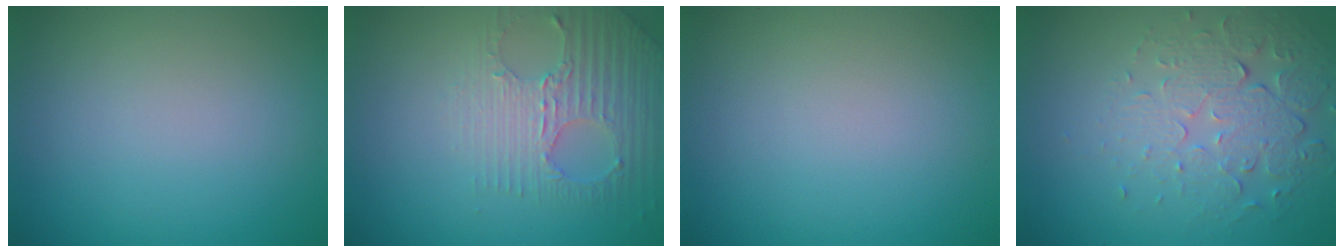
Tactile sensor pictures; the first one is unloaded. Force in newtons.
{"total": 3.2, "press": 3.1, "slide": 0.7}
{"total": 0.0}
{"total": 5.4, "press": 3.7, "slide": 3.9}